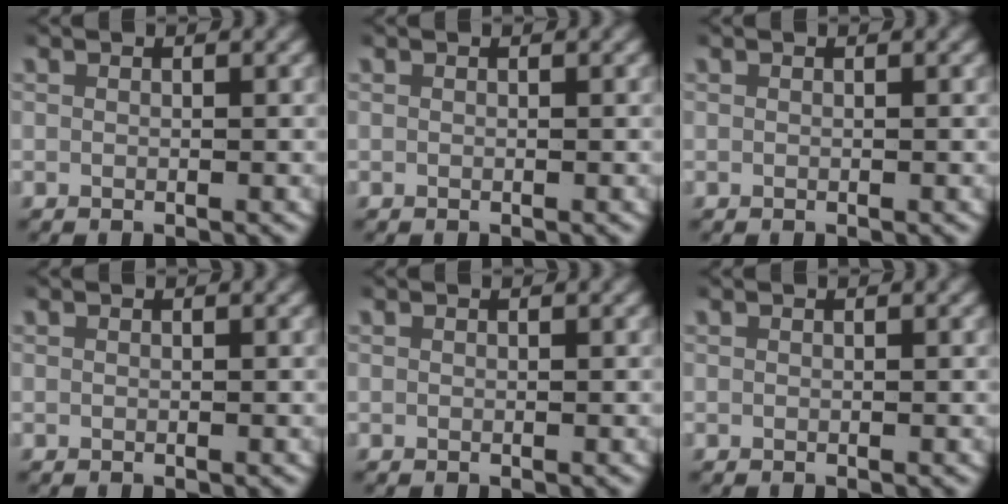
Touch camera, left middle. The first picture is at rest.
{"total": 0.0}
{"total": 0.0}
{"total": 0.0}
{"total": 0.0}
{"total": 0.0}